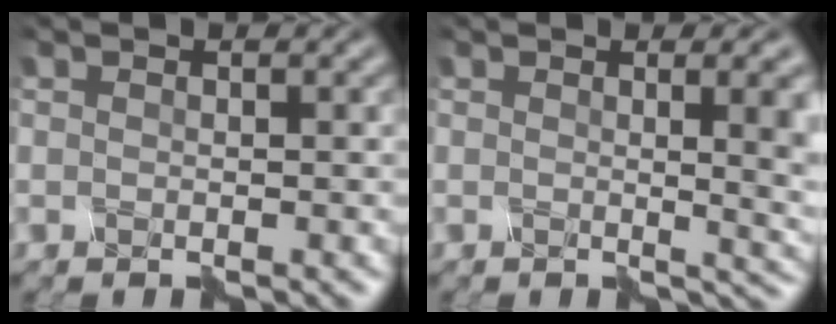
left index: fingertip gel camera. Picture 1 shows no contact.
{"total": 6.4, "force": [0.4, 2.6, 5.8], "torque": [-0.033, 0.001, 0.002]}